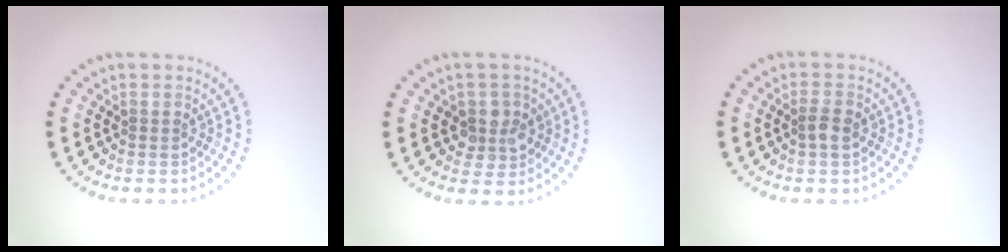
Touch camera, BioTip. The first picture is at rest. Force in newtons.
{"total": 3.0, "press": 2.7, "slide": 1.2}
{"total": 1.6, "press": 1.5, "slide": 0.4}